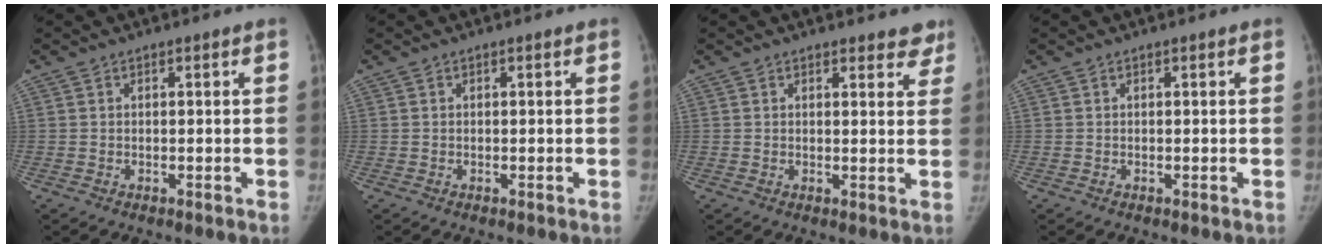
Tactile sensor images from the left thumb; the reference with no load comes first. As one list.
[{"total": 0.0}, {"total": 4.8, "force": [4.1, 2.0, 1.3], "torque": [0.021, -0.021, 0.038]}, {"total": 0.0}]